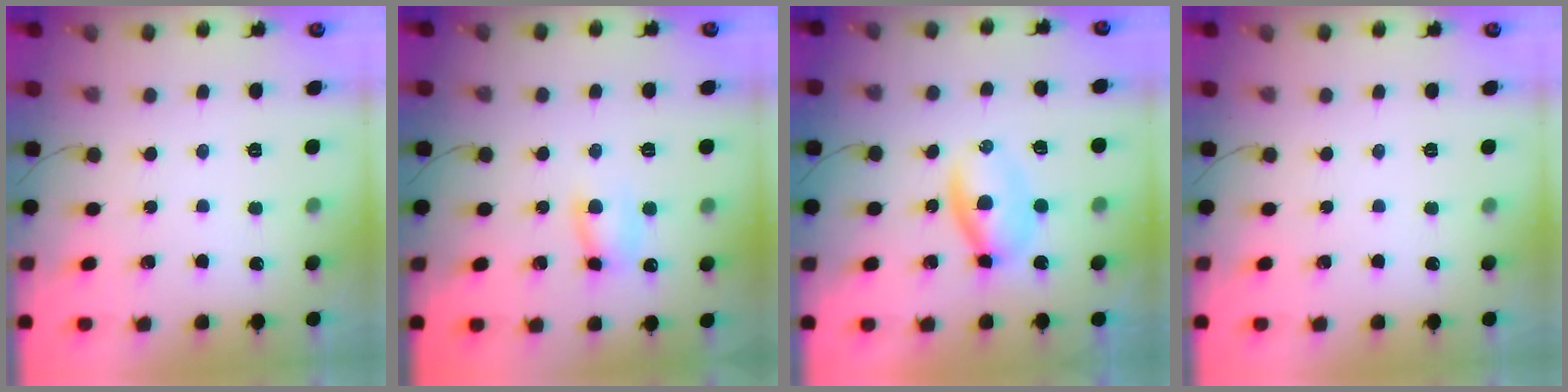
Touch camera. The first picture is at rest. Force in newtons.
{"total": 5.8, "press": 5.8, "slide": 0.6}
{"total": 3.7, "press": 3.6, "slide": 1.0}
{"total": 0.0}